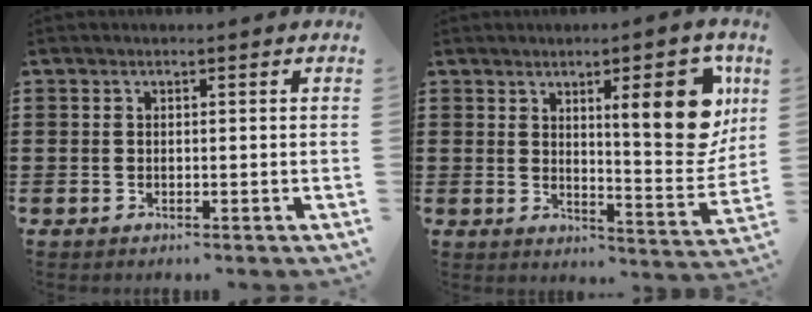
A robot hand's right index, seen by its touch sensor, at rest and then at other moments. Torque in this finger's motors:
{"motor_torque": [1.19, 0.72, 0.94, 0.19]}